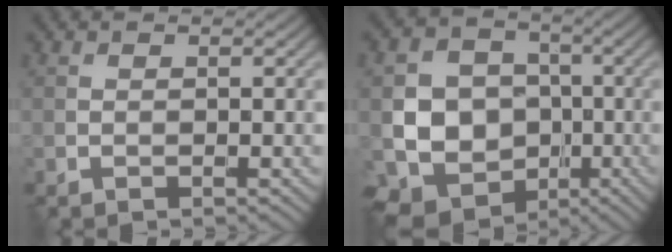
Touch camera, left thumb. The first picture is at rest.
{"total": 11.2, "force": [-2.9, 9.5, 5.2], "torque": [-0.119, -0.031, -0.066]}